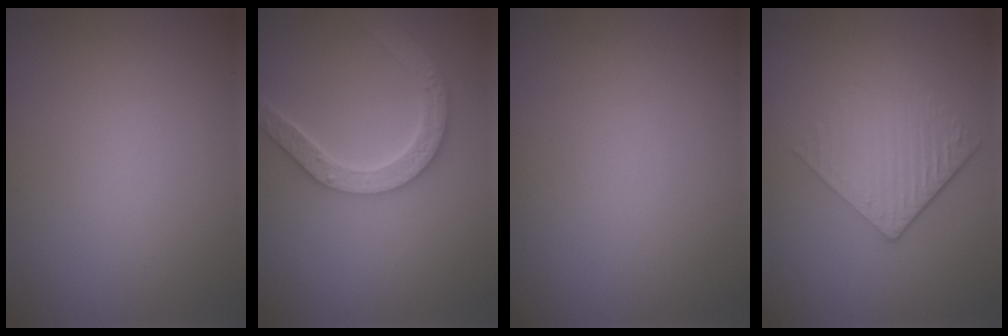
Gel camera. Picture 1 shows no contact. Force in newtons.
{"total": 4.7, "press": 4.2, "slide": 2.1}
{"total": 0.0}
{"total": 3.8, "press": 2.8, "slide": 2.6}